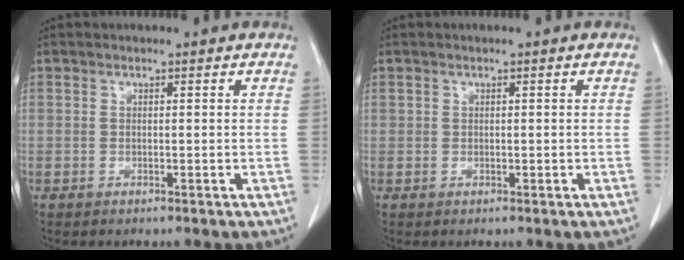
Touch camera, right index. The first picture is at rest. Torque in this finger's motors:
{"motor_torque": [-0.12, 0.11, -0.06, 0.00]}